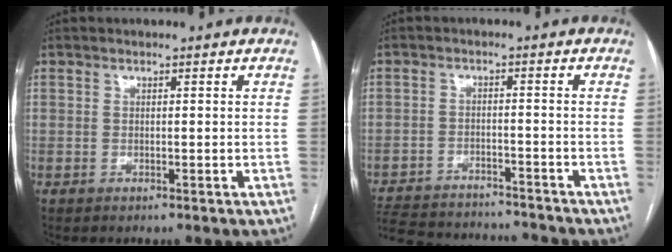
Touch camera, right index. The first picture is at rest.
{"total": 18.5, "force": [-17.1, 3.6, 6.0], "torque": [-0.152, -0.016, -0.243]}